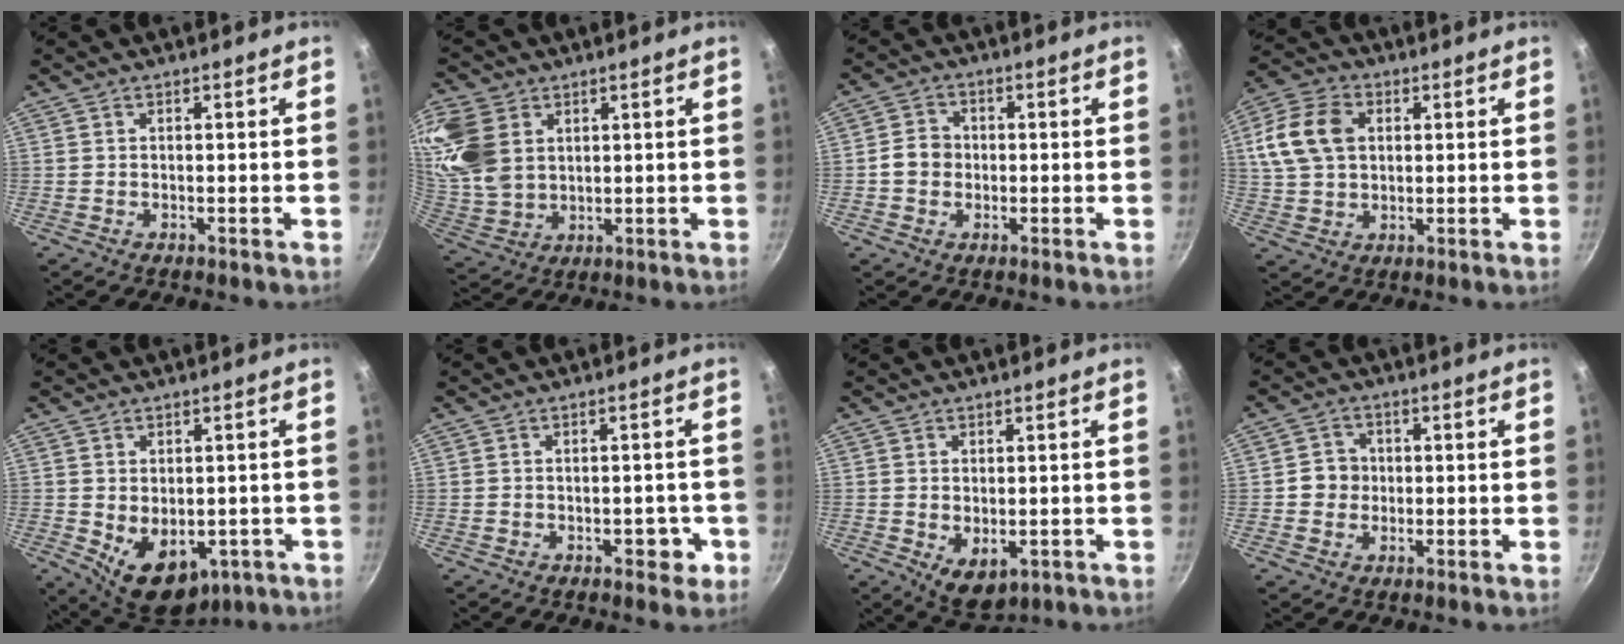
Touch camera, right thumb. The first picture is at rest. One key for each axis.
{"total": 14.9, "fx": 5.1, "fy": 10.8, "fz": 8.9, "tx": -0.188, "ty": -0.016, "tz": 0.114}
{"total": 4.8, "fx": -0.6, "fy": 4.2, "fz": 2.2, "tx": -0.018, "ty": 0.015, "tz": -0.019}
{"total": 12.8, "fx": 2.9, "fy": 9.2, "fz": 8.5, "tx": -0.154, "ty": 0.010, "tz": 0.045}
{"total": 11.1, "fx": -2.5, "fy": 7.6, "fz": 7.8, "tx": -0.088, "ty": -0.011, "tz": -0.010}
{"total": 3.7, "fx": -1.4, "fy": 2.4, "fz": 2.5, "tx": -0.007, "ty": 0.015, "tz": -0.014}
{"total": 5.9, "fx": -0.9, "fy": 3.8, "fz": 4.4, "tx": -0.062, "ty": -0.014, "tz": -0.002}
{"total": 4.4, "fx": -0.2, "fy": 4.2, "fz": 1.5, "tx": 0.003, "ty": 0.009, "tz": -0.011}